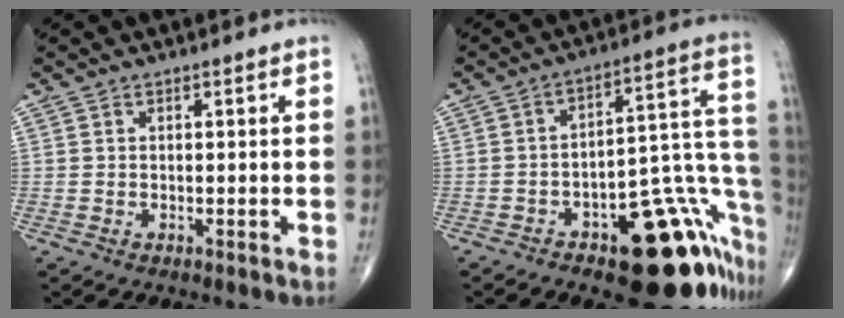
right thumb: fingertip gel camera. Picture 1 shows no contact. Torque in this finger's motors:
{"motor_torque": [3.86, 1.14, 1.12, -1.65, 0.50]}